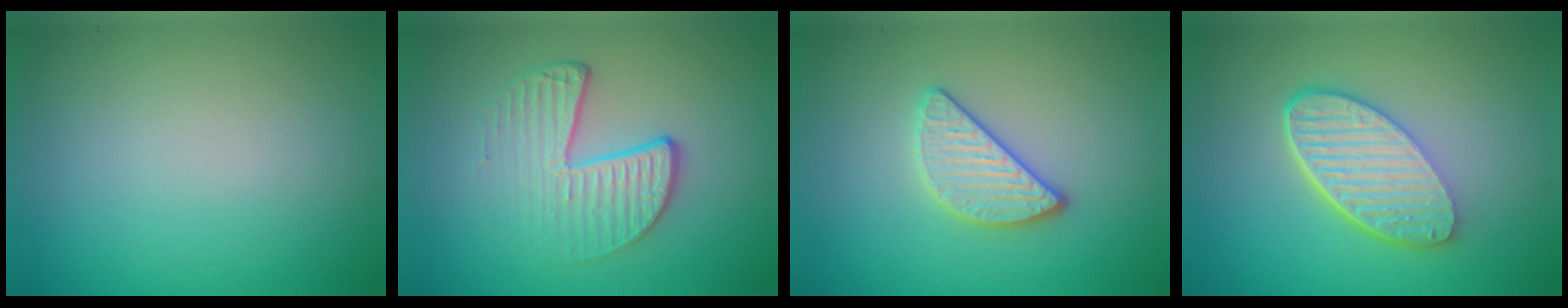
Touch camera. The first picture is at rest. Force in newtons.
{"total": 4.5, "press": 2.9, "slide": 3.4}
{"total": 3.1, "press": 2.8, "slide": 1.4}
{"total": 6.0, "press": 4.4, "slide": 4.1}